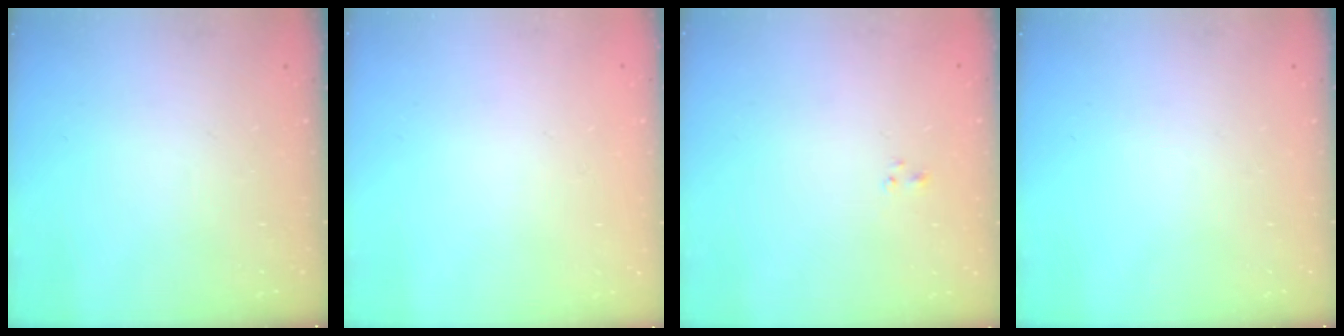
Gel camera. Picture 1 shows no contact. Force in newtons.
{"total": 1.9, "press": 1.9, "slide": 0.2}
{"total": 1.2, "press": 1.0, "slide": 0.6}
{"total": 0.0}